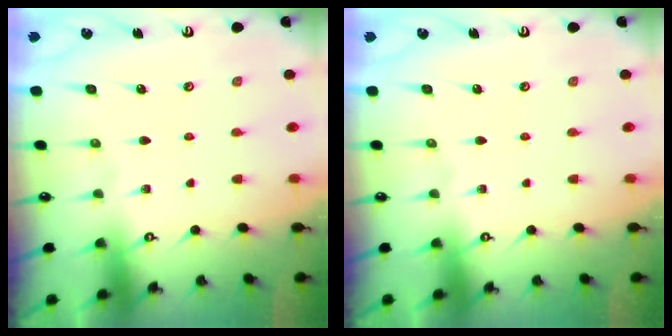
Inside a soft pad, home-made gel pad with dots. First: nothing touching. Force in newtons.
{"total": 0.0}